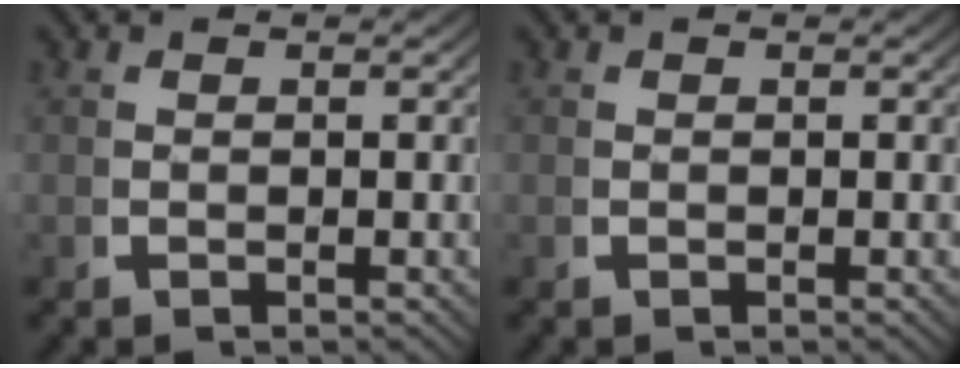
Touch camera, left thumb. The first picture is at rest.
{"total": 0.0}